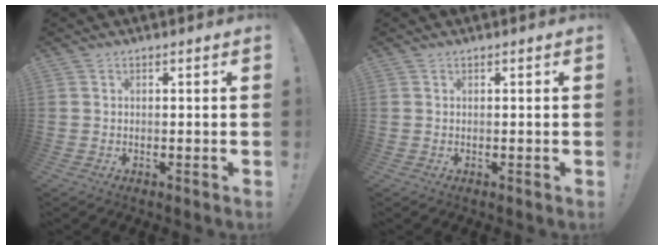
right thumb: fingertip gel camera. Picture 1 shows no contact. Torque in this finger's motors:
{"motor_torque": [-0.13, -0.23, -0.24, 0.32, -0.03]}